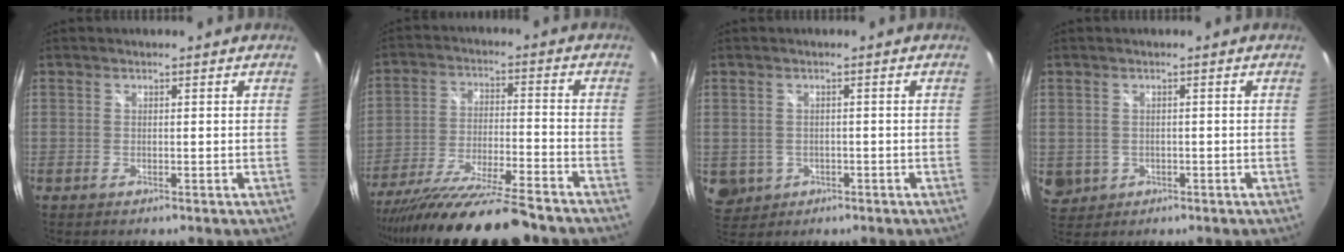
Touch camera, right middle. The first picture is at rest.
{"total": 19.0, "force": [-16.3, 0.8, 9.7], "torque": [-0.190, -0.057, -0.266]}
{"total": 5.6, "force": [-1.1, 5.1, 2.1], "torque": [-0.056, -0.004, -0.002]}
{"total": 5.5, "force": [-0.7, 5.0, 2.3], "torque": [-0.058, -0.002, 0.004]}